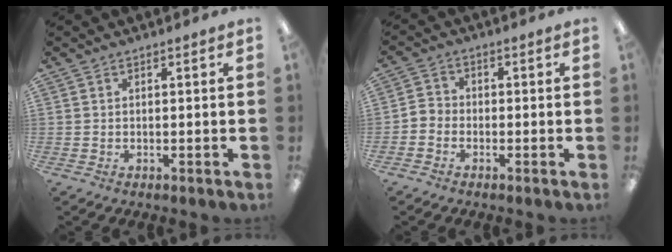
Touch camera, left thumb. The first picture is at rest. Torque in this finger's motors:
{"motor_torque": [-0.01, 0.01, 0.42, 0.18, 0.01]}